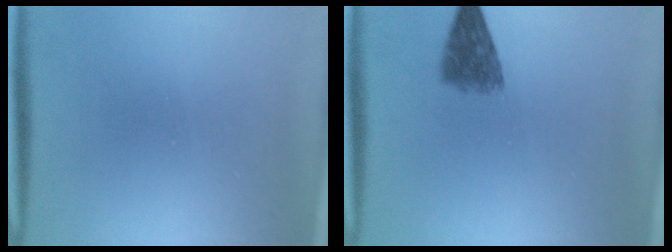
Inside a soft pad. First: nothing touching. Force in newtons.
{"total": 4.8}